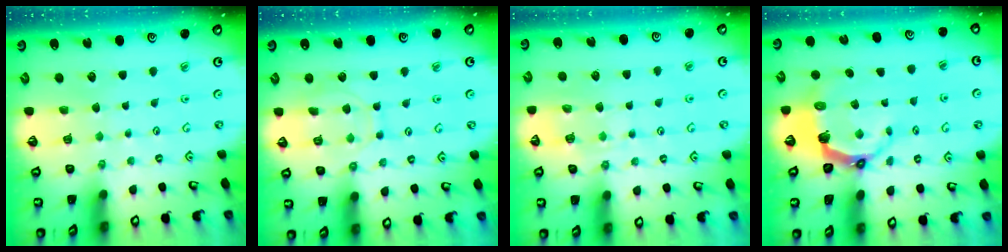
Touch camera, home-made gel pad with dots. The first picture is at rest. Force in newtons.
{"total": 10.1, "press": 10.0, "slide": 0.9}
{"total": 7.1, "press": 7.1, "slide": 0.8}
{"total": 7.6, "press": 6.0, "slide": 4.8}